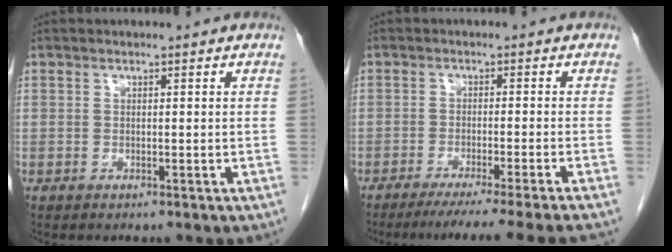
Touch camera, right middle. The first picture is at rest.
{"total": 12.1, "force": [-10.5, -2.7, 5.4], "torque": [-0.047, -0.034, -0.148]}